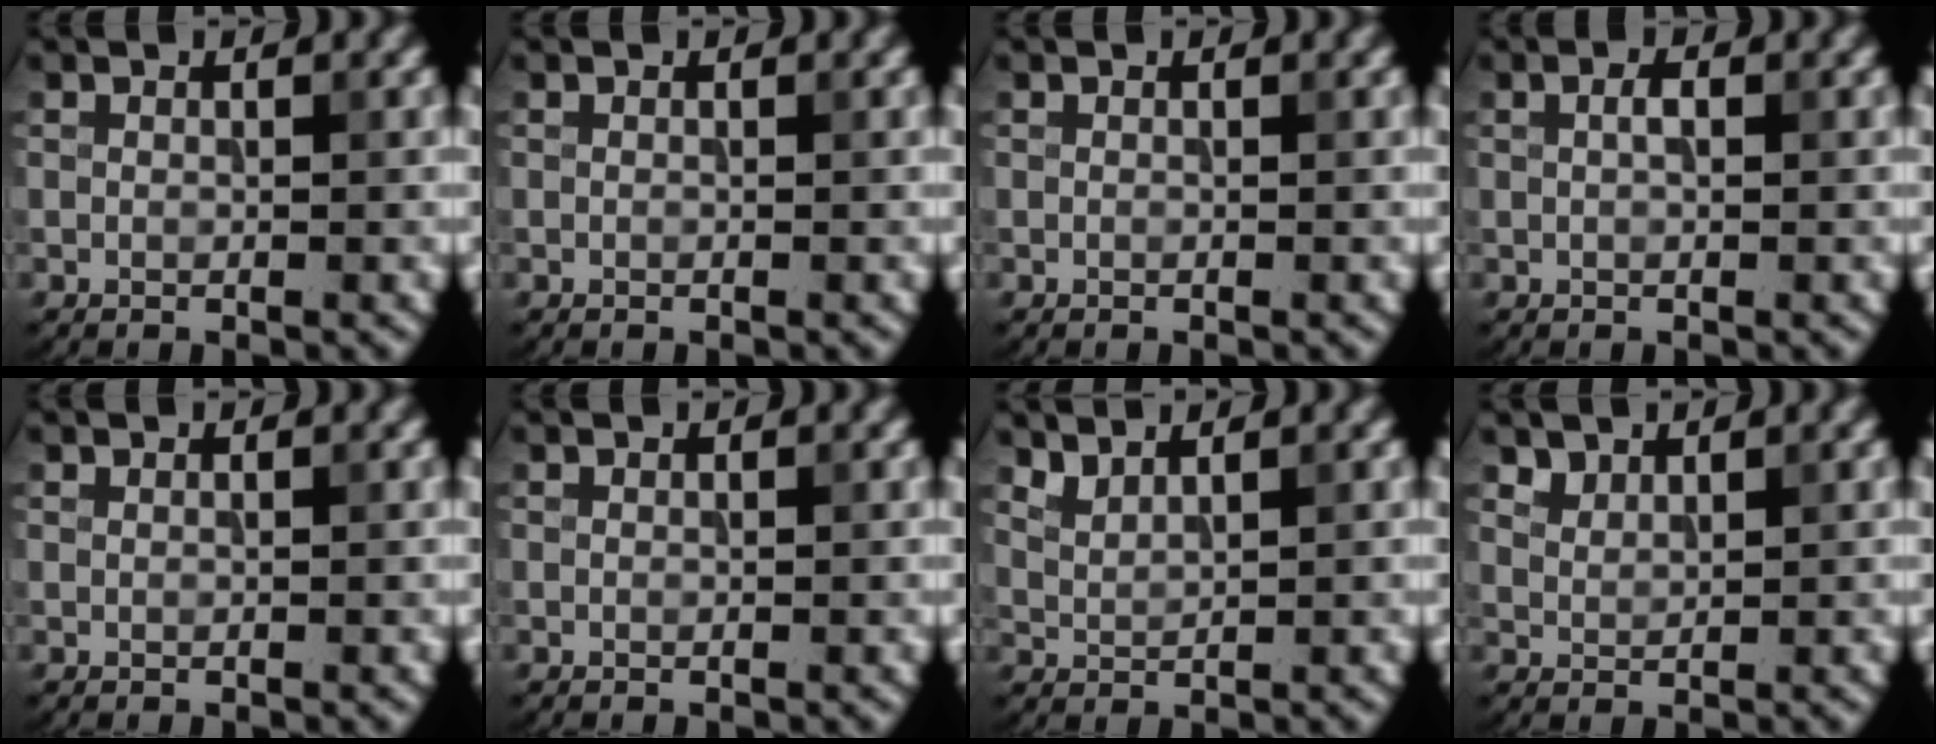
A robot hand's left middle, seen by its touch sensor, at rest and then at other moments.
{"total": 0.0}
{"total": 0.0}
{"total": 0.9, "force": [0.1, 0.3, 0.8], "torque": [-0.017, 0.001, 0.002]}
{"total": 0.0}
{"total": 0.0}
{"total": 1.9, "force": [1.7, 0.3, 0.7], "torque": [-0.018, 0.003, 0.036]}
{"total": 1.4, "force": [1.2, 0.5, 0.3], "torque": [-0.010, -0.002, 0.033]}